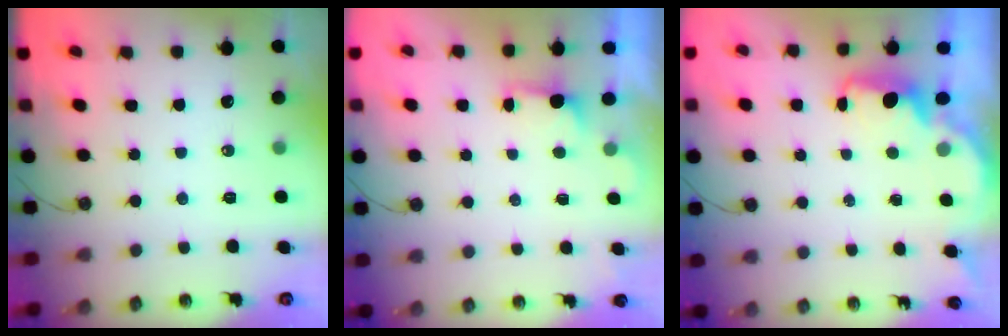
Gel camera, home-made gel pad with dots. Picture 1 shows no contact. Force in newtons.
{"total": 0.9, "press": 0.5, "slide": 0.8}
{"total": 1.8, "press": 1.7, "slide": 0.7}